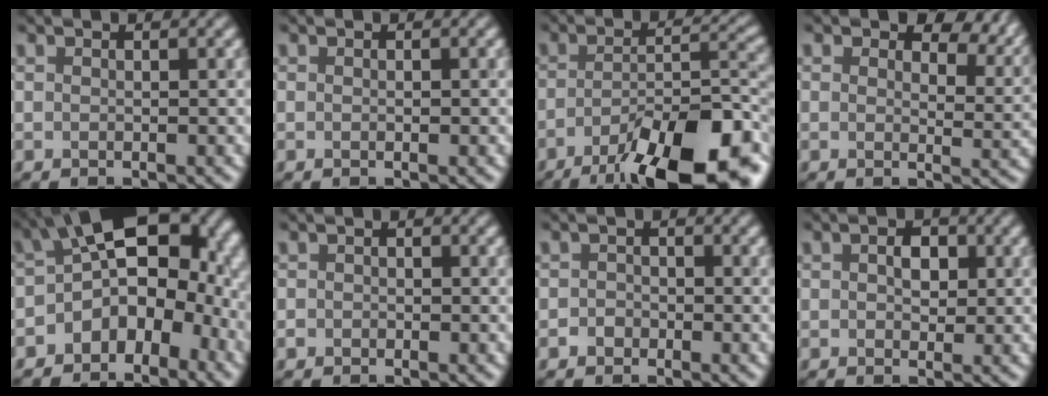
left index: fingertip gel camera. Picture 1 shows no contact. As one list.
[{"total": 0.0}, {"total": 13.5, "force": [-8.3, 3.4, 10.0], "torque": [-0.162, -0.011, -0.128]}, {"total": 7.0, "force": [4.5, 3.6, 4.0], "torque": [-0.055, -0.004, 0.068]}, {"total": 12.9, "force": [-1.5, 8.4, 9.7], "torque": [-0.122, 0.007, -0.020]}, {"total": 0.7, "force": [-0.5, 0.4, -0.3], "torque": [0.003, -0.007, -0.005]}, {"total": 1.0, "force": [-0.7, 0.7, -0.2], "torque": [0.002, -0.004, -0.009]}, {"total": 1.6, "force": [0.2, 1.1, 1.1], "torque": [-0.021, -0.002, 0.006]}]